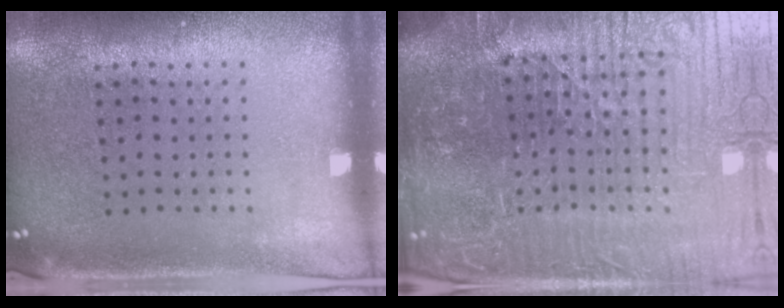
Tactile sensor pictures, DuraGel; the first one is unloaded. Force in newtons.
{"total": 7.9, "press": 7.0, "slide": 3.6}